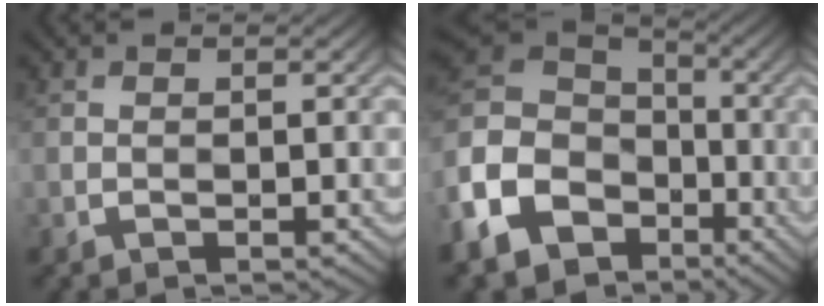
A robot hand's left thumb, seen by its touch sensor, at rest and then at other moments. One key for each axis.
{"total": 16.2, "fx": -7.6, "fy": 12.2, "fz": 7.6, "tx": -0.261, "ty": -0.043, "tz": -0.133}